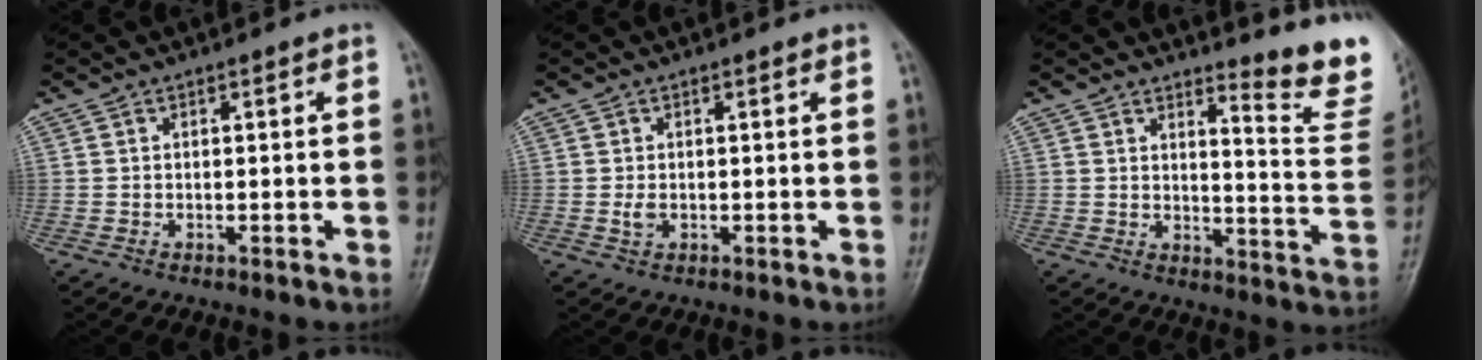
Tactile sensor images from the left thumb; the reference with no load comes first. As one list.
[{"total": 1.5, "force": [0.1, 0.9, 1.2], "torque": [-0.021, -0.002, 0.003]}, {"total": 11.8, "force": [10.4, 1.8, 5.3], "torque": [-0.039, -0.120, 0.117]}]